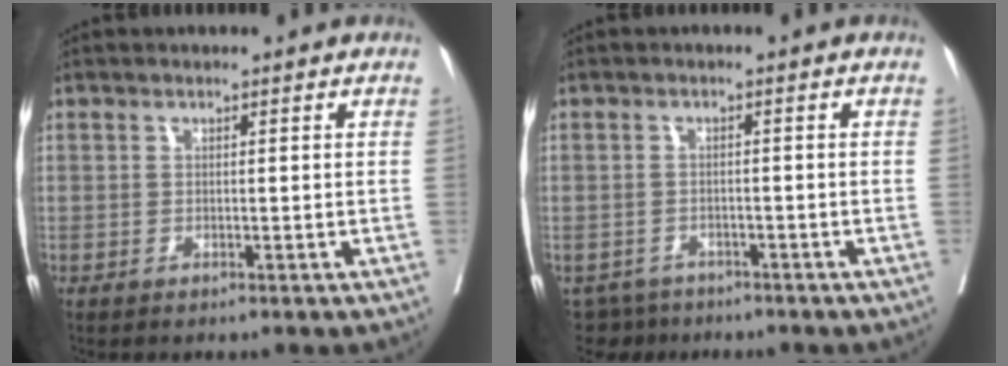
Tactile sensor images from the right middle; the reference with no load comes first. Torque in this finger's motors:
{"motor_torque": [-0.16, -0.21, -0.02, -0.01]}